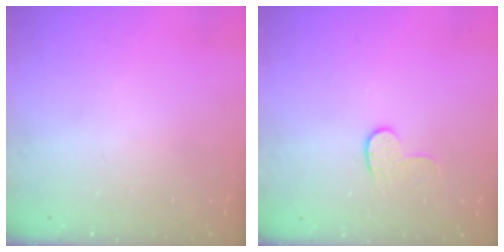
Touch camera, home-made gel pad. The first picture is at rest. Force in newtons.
{"total": 4.1, "press": 4.1, "slide": 0.4}